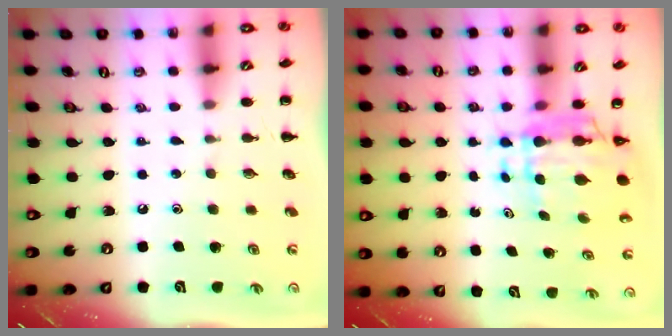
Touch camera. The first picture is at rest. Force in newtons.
{"total": 6.8, "press": 6.3, "slide": 2.5}